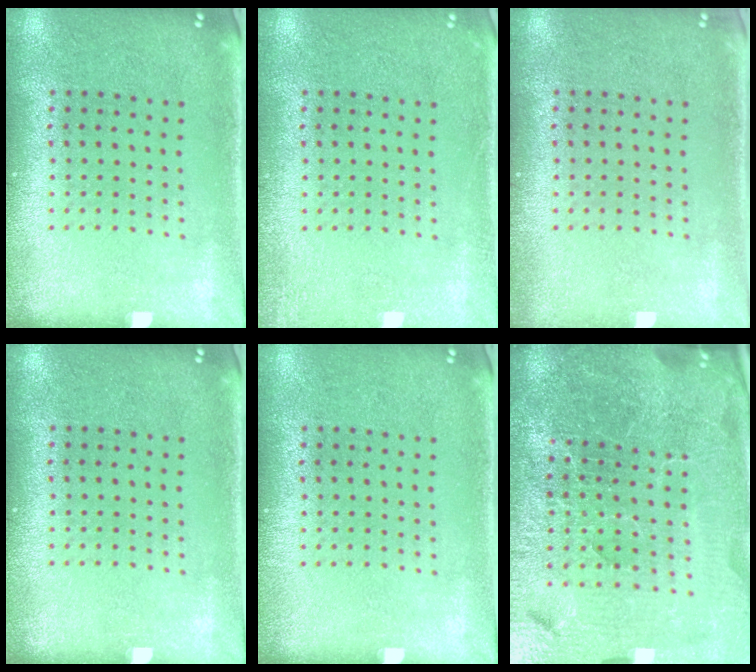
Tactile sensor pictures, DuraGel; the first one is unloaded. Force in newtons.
{"total": 1.5, "press": 1.5, "slide": 0.3}
{"total": 0.6, "press": 0.6, "slide": 0.1}
{"total": 0.0}
{"total": 0.0}
{"total": 6.7, "press": 5.9, "slide": 3.2}